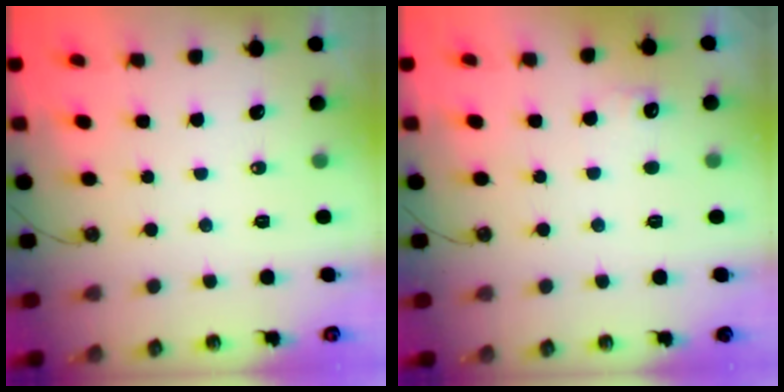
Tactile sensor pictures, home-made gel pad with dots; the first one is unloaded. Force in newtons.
{"total": 6.6, "press": 6.5, "slide": 1.2}